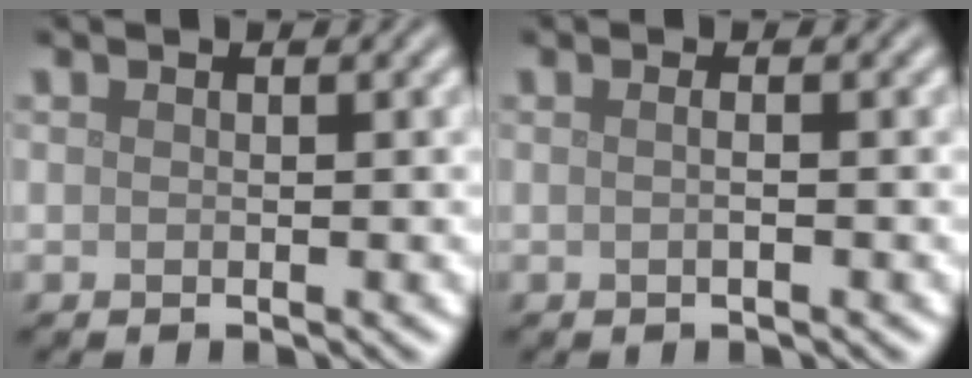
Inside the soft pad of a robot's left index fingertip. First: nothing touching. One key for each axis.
{"total": 1.4, "fx": 0.2, "fy": 0.6, "fz": 1.2, "tx": -0.005, "ty": -0.004, "tz": -0.012}